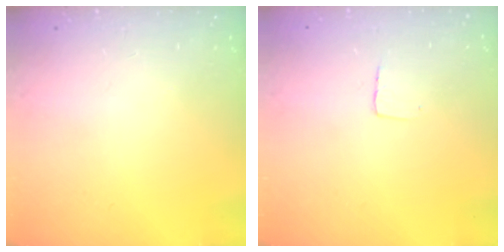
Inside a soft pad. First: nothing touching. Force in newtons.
{"total": 2.9, "press": 2.9, "slide": 0.2}